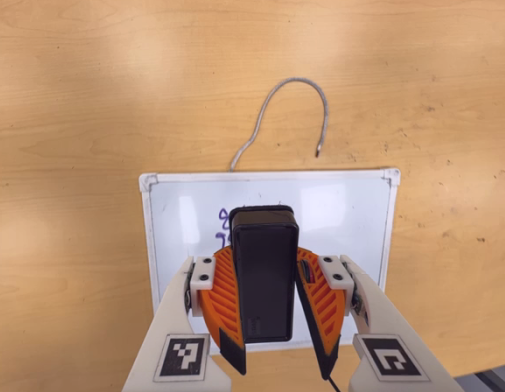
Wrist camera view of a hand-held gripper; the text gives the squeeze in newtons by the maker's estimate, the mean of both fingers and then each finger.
{"total": 9.5, "left": 9.8, "right": 9.2}